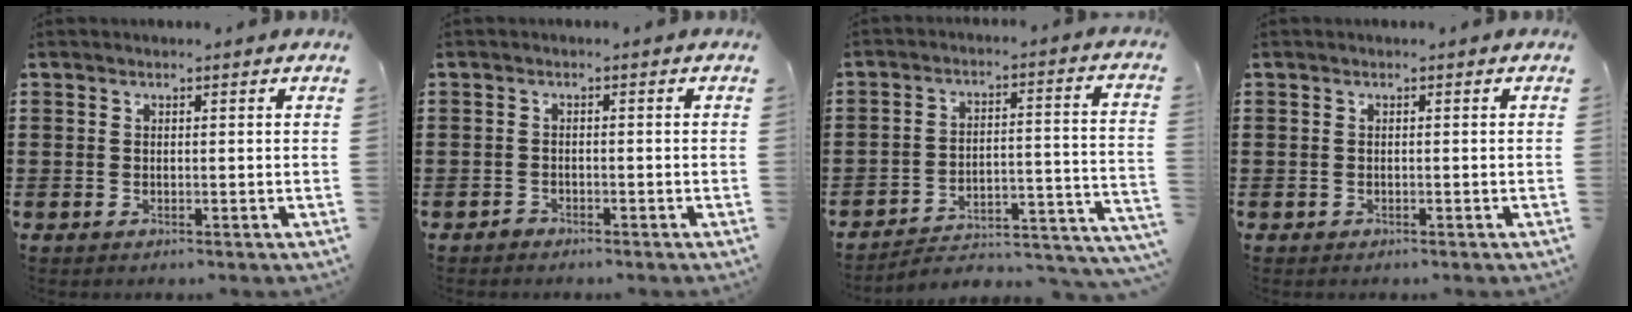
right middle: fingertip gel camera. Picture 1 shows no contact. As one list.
[{"total": 1.0, "force": [-0.9, 0.4, 0.1], "torque": [-0.005, -0.001, -0.019]}, {"total": 3.0, "force": [-2.7, 0.6, 1.1], "torque": [-0.028, -0.018, -0.063]}, {"total": 0.0}]